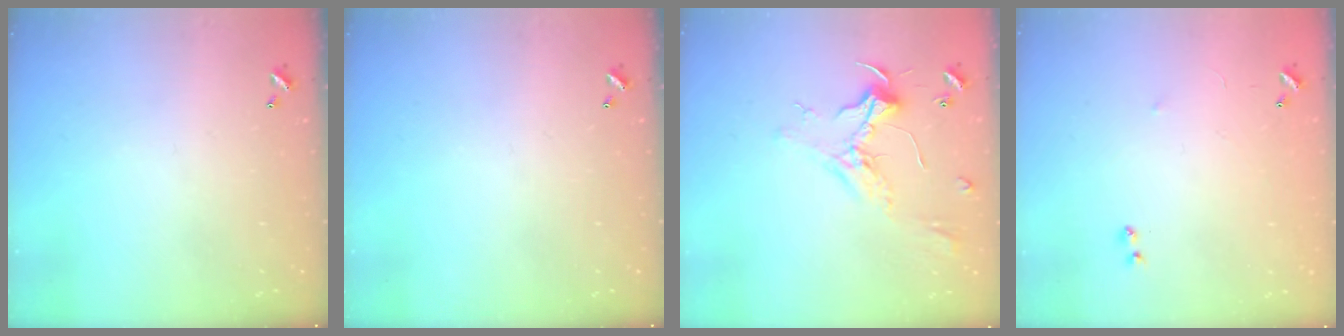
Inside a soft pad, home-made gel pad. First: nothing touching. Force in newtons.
{"total": 0.0}
{"total": 2.3, "press": 2.1, "slide": 0.9}
{"total": 7.4, "press": 7.3, "slide": 0.6}